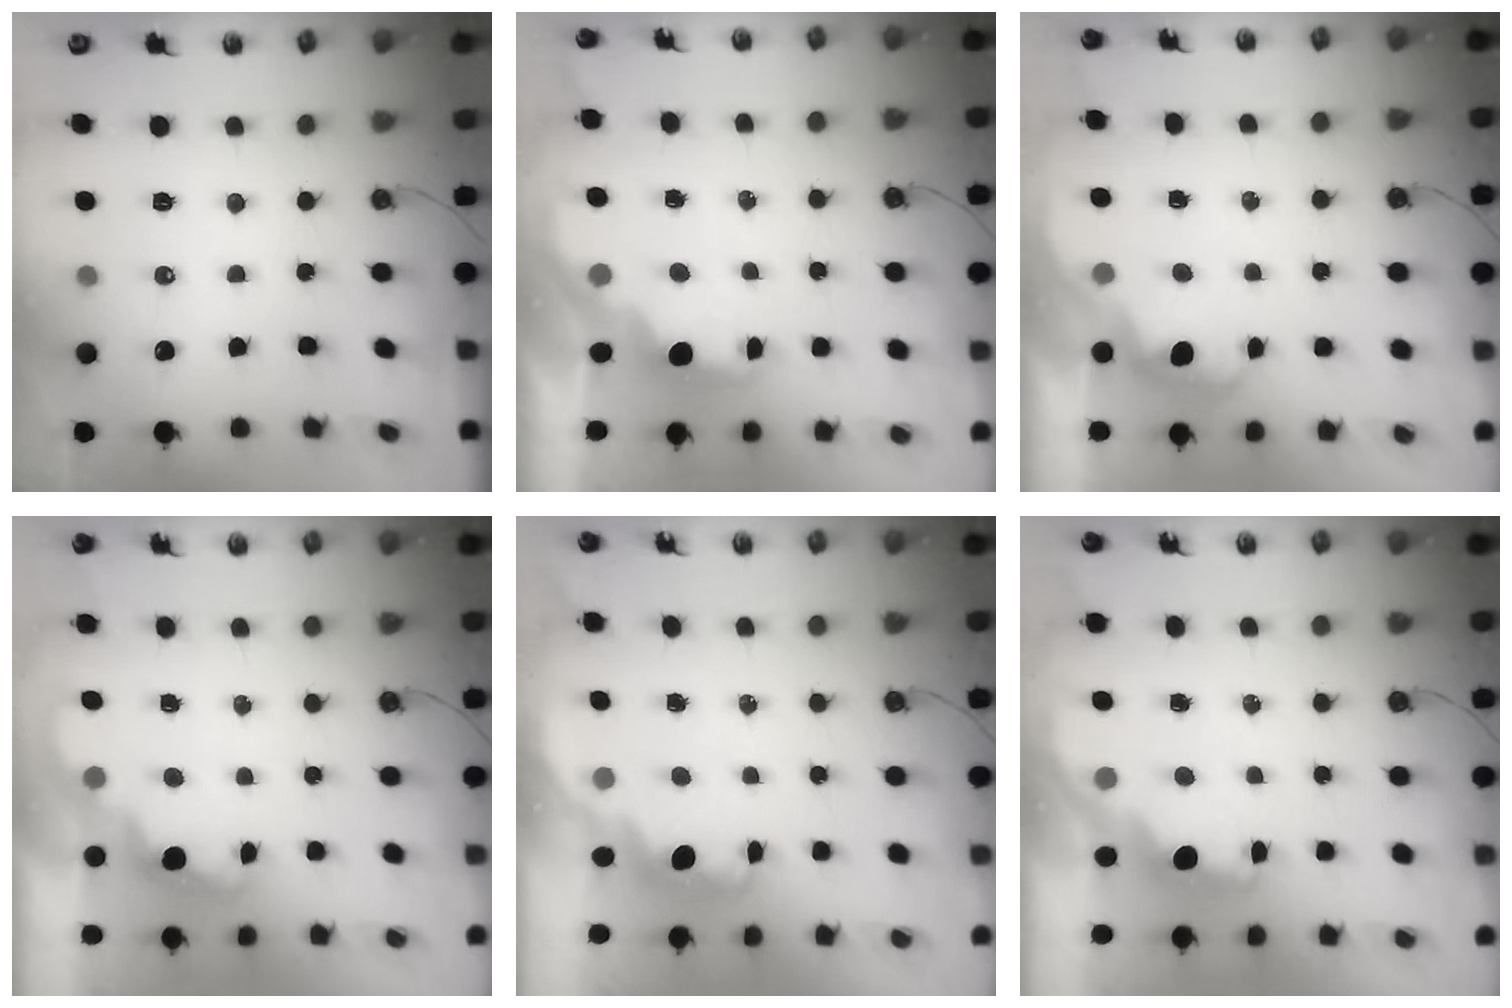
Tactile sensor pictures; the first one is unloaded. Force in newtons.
{"total": 1.9, "press": 1.8, "slide": 0.7}
{"total": 1.9, "press": 1.7, "slide": 0.8}
{"total": 2.3, "press": 2.2, "slide": 0.5}
{"total": 2.4, "press": 2.3, "slide": 0.6}
{"total": 2.6, "press": 2.5, "slide": 0.6}